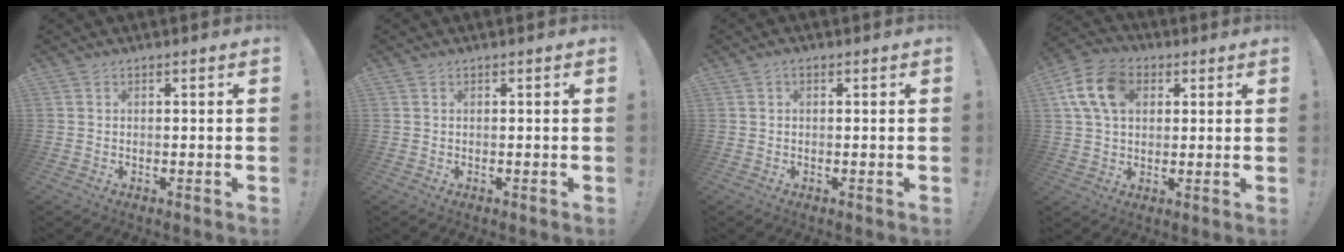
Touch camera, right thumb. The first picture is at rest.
{"total": 0.0}
{"total": 0.8, "force": [-0.1, 0.5, 0.6], "torque": [-0.007, 0.000, -0.004]}
{"total": 13.4, "force": [4.1, 9.6, 8.4], "torque": [-0.152, 0.008, 0.085]}